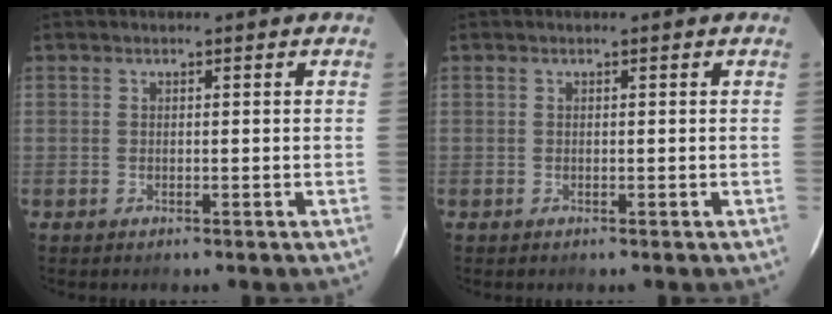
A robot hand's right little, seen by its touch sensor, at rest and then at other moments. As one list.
[{"total": 0.0}]